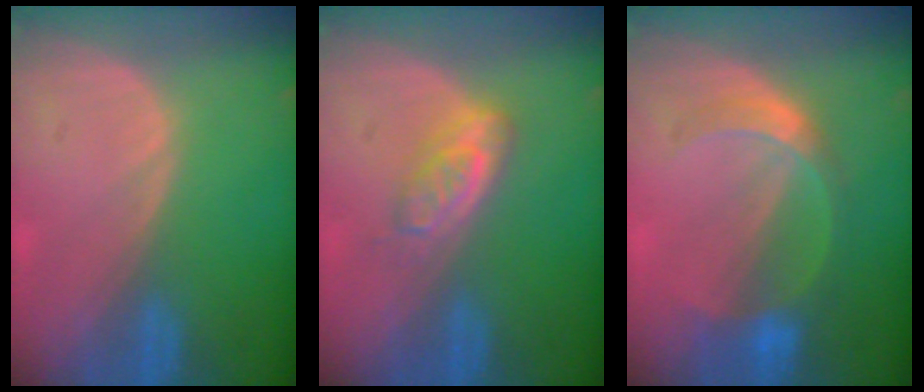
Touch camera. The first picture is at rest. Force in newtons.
{"total": 4.6, "press": 4.2, "slide": 1.9}
{"total": 6.1, "press": 5.5, "slide": 2.8}